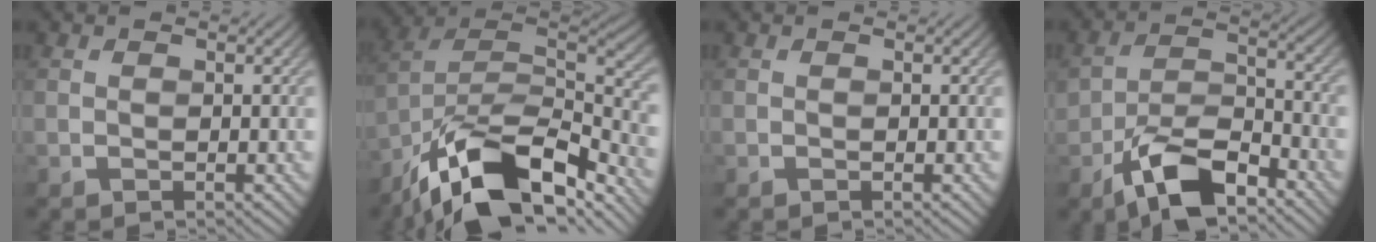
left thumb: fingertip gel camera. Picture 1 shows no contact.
{"total": 17.1, "force": [-11.9, 6.8, 10.2], "torque": [-0.221, -0.014, -0.206]}
{"total": 0.7, "force": [-0.4, 0.0, 0.6], "torque": [-0.013, -0.002, -0.008]}
{"total": 9.3, "force": [-6.0, 4.2, 5.8], "torque": [-0.100, 0.002, -0.121]}